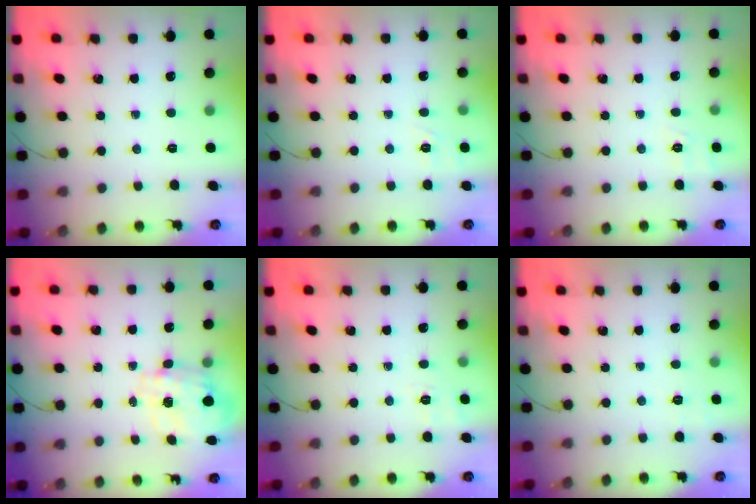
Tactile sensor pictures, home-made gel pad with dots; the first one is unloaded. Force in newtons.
{"total": 1.7, "press": 0.3, "slide": 1.6}
{"total": 1.9, "press": 0.7, "slide": 1.7}
{"total": 2.6, "press": 2.4, "slide": 1.0}
{"total": 2.7, "press": 1.6, "slide": 2.1}
{"total": 1.6, "press": 0.1, "slide": 1.6}